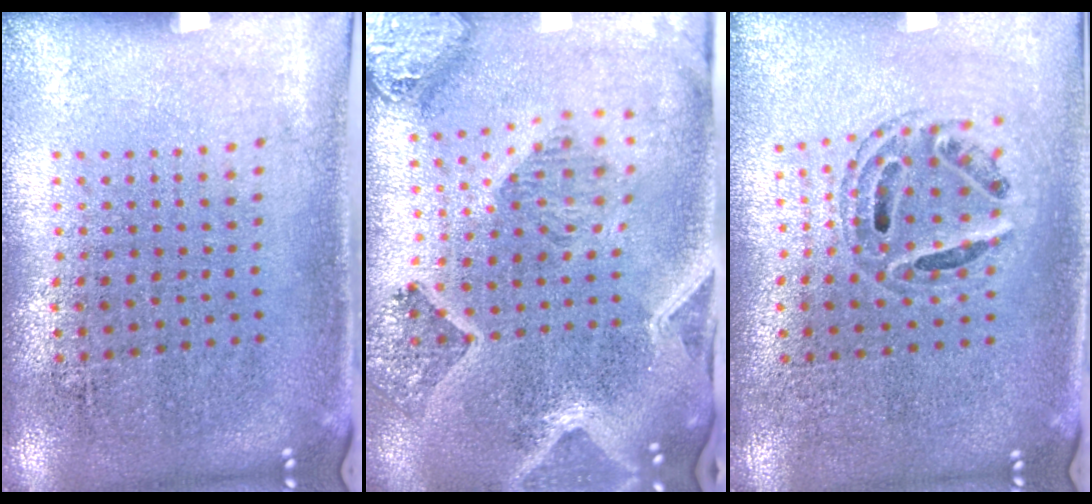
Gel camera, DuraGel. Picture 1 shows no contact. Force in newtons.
{"total": 2.3, "press": 2.1, "slide": 1.0}
{"total": 0.6, "press": 0.6, "slide": 0.2}